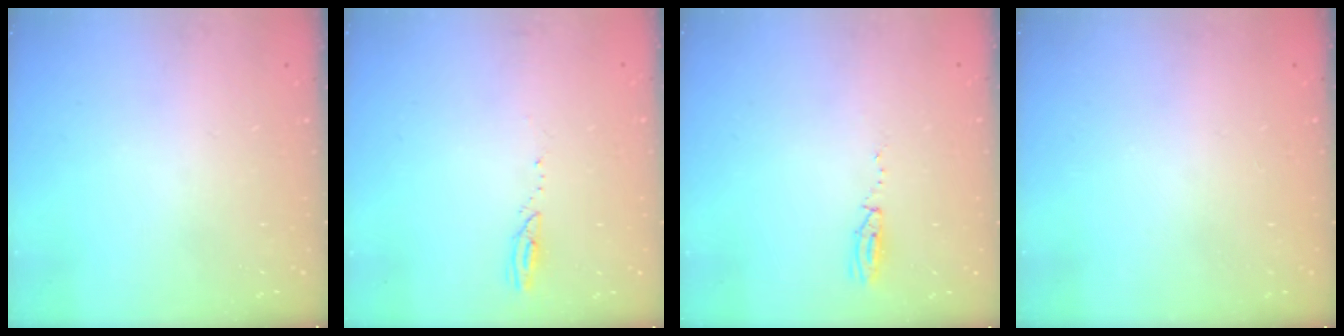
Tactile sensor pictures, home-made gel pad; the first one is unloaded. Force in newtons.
{"total": 2.4, "press": 2.4, "slide": 0.3}
{"total": 3.5, "press": 2.8, "slide": 2.1}
{"total": 0.0}